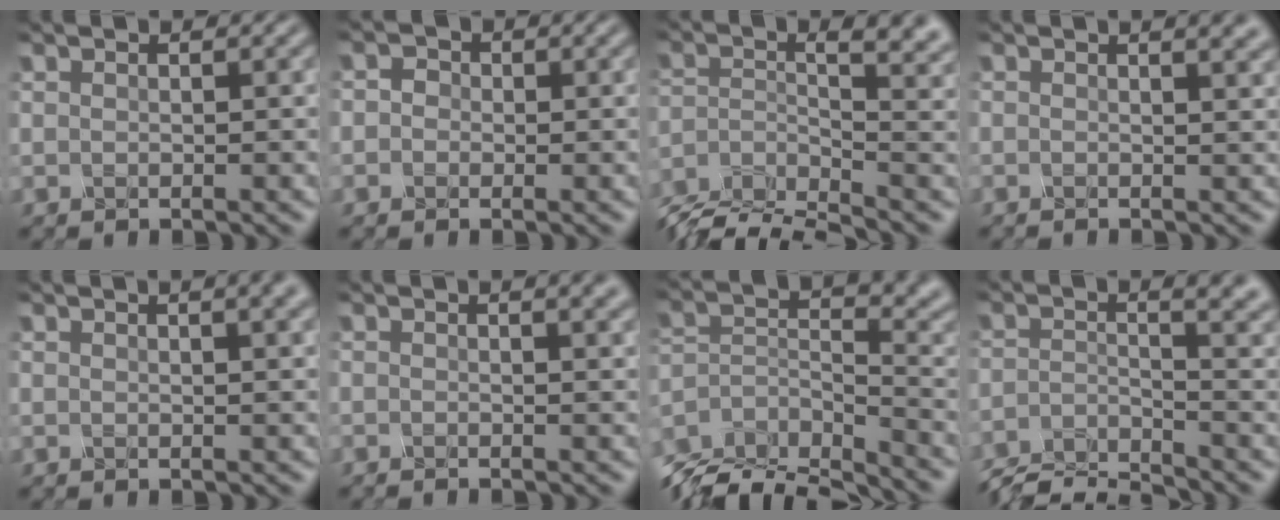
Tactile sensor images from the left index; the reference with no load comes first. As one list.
[{"total": 1.1, "force": [-0.5, 0.9, -0.3], "torque": [0.016, -0.005, -0.019]}, {"total": 9.0, "force": [-6.0, 2.8, 6.1], "torque": [-0.086, -0.013, -0.116]}, {"total": 4.8, "force": [1.4, 2.5, 3.9], "torque": [-0.003, 0.032, -0.023]}, {"total": 6.3, "force": [3.3, 3.1, 4.4], "torque": [-0.009, 0.043, 0.005]}, {"total": 3.9, "force": [0.7, 2.1, 3.3], "torque": [-0.002, 0.030, -0.023]}, {"total": 8.9, "force": [-7.8, 2.3, 3.5], "torque": [-0.073, -0.020, -0.142]}, {"total": 6.9, "force": [-5.6, 1.7, 3.8], "torque": [-0.045, -0.013, -0.112]}]